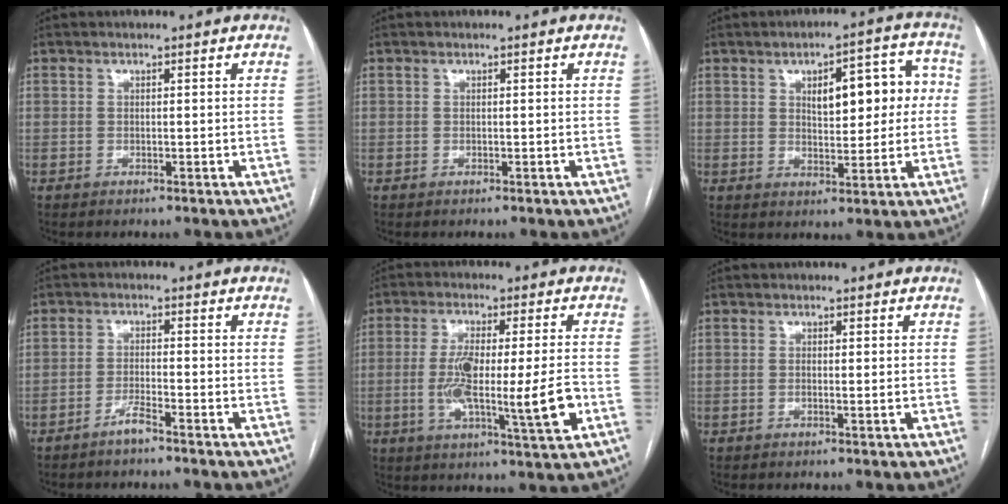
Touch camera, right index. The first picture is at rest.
{"total": 0.0}
{"total": 9.8, "force": [1.9, 4.1, 8.7], "torque": [-0.107, 0.031, 0.029]}
{"total": 2.7, "force": [-2.2, -0.1, 1.5], "torque": [-0.033, -0.001, -0.044]}
{"total": 12.8, "force": [-2.3, 1.2, 12.5], "torque": [-0.216, -0.008, -0.035]}
{"total": 0.9, "force": [0.1, 0.2, 0.9], "torque": [-0.017, 0.001, 0.004]}